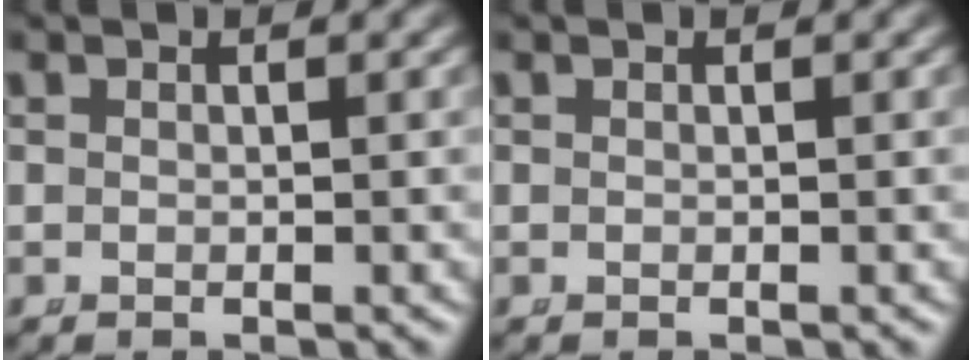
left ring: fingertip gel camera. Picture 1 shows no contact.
{"total": 0.0}